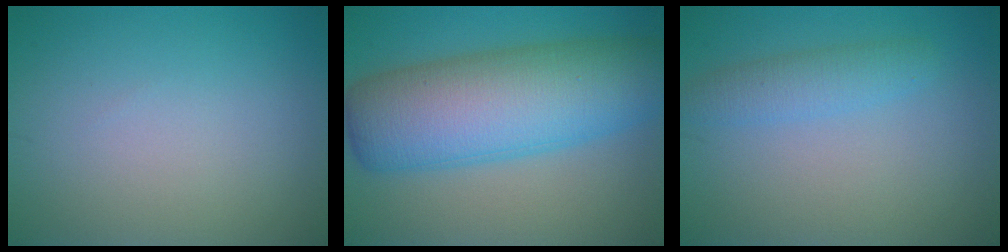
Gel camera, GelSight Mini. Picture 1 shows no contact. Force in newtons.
{"total": 11.8, "press": 11.8, "slide": 0.0}
{"total": 2.4, "press": 2.4, "slide": 0.1}